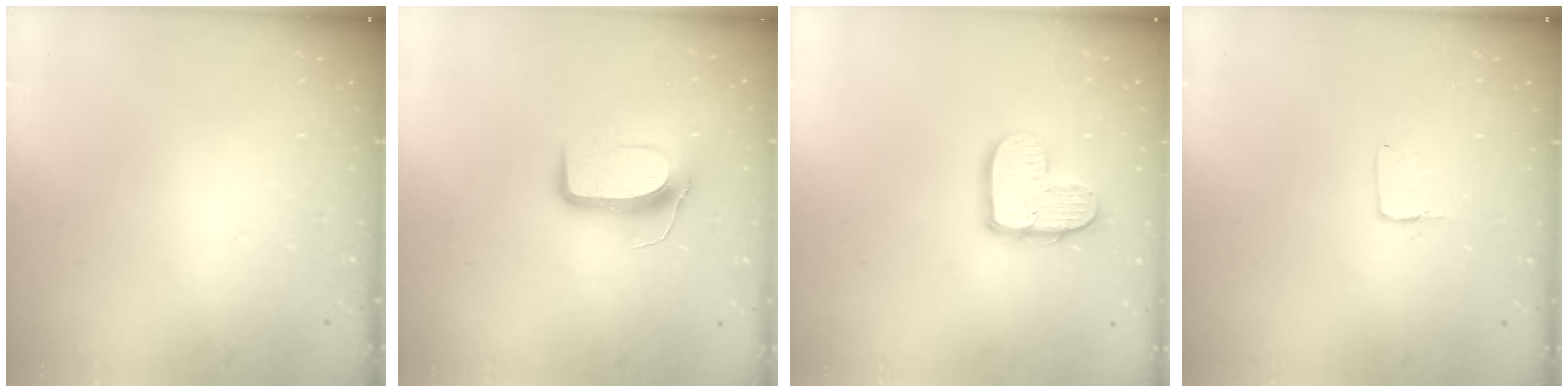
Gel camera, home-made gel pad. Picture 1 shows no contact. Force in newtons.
{"total": 9.5, "press": 9.5, "slide": 0.3}
{"total": 10.8, "press": 10.7, "slide": 0.9}
{"total": 2.0, "press": 2.0, "slide": 0.1}